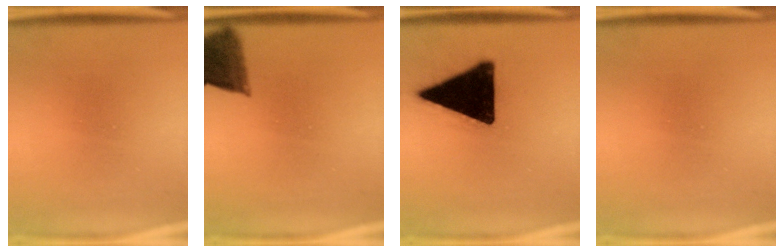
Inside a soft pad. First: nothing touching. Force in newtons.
{"total": 9.5}
{"total": 19.7}
{"total": 0.0}